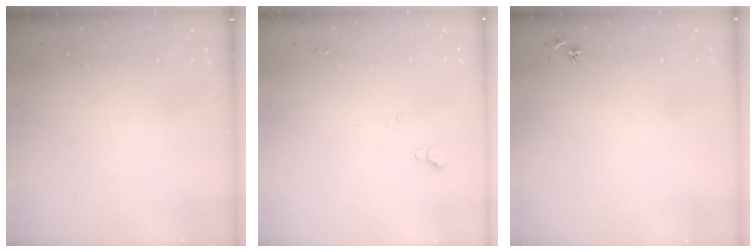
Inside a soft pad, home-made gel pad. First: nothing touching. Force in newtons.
{"total": 5.5, "press": 5.4, "slide": 0.7}
{"total": 3.0, "press": 2.9, "slide": 0.4}